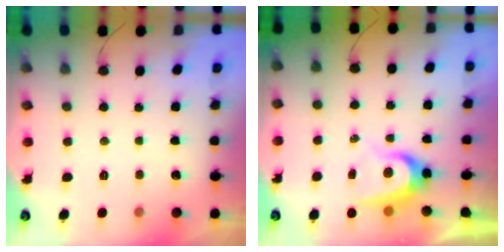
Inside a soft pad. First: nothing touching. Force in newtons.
{"total": 6.3, "press": 6.3, "slide": 0.2}